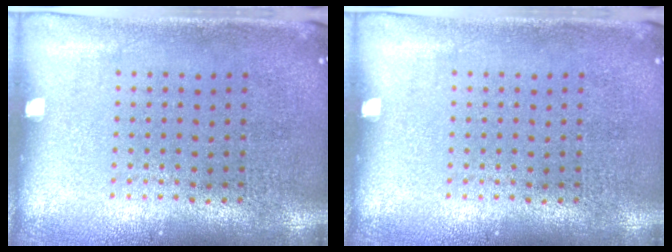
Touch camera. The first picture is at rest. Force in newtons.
{"total": 0.0}